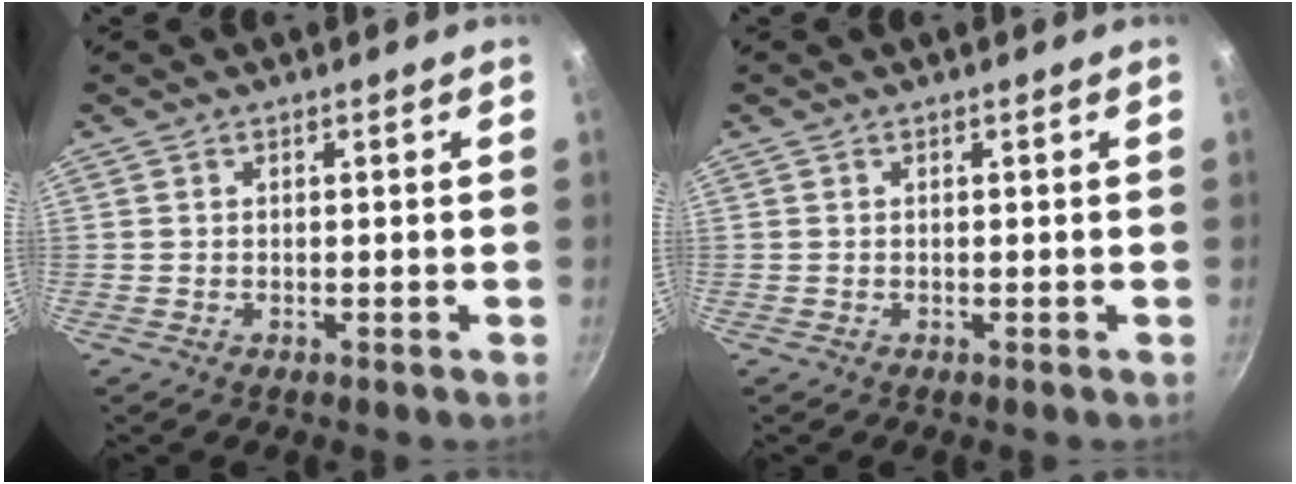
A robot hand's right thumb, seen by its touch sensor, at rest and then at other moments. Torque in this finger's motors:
{"motor_torque": [-0.01, 0.00, 0.02, 0.00, 0.00]}